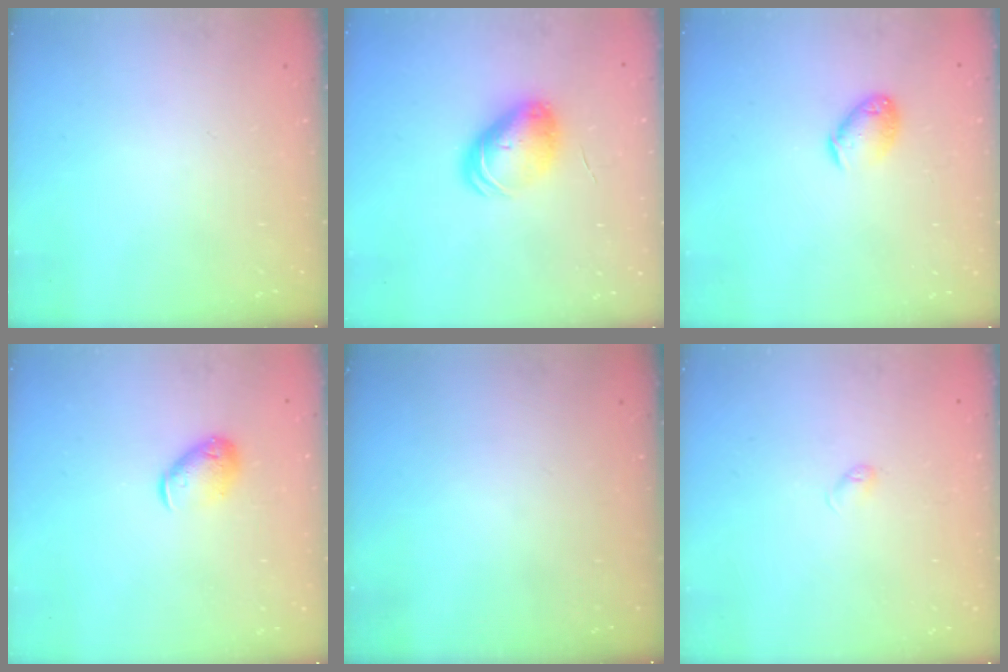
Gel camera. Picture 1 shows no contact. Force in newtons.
{"total": 8.5, "press": 8.5, "slide": 0.2}
{"total": 8.3, "press": 8.2, "slide": 1.2}
{"total": 8.4, "press": 8.3, "slide": 1.4}
{"total": 0.0}
{"total": 3.4, "press": 3.3, "slide": 0.6}